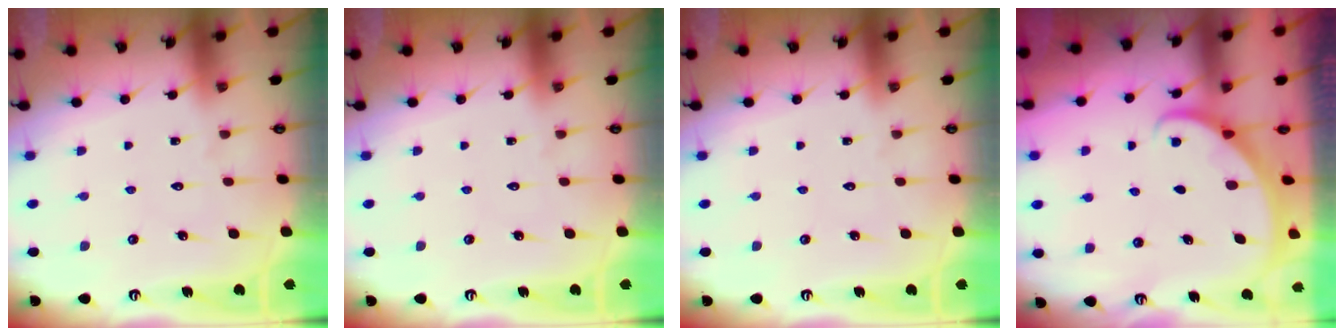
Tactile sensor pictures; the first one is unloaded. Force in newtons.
{"total": 0.0}
{"total": 0.0}
{"total": 1.9, "press": 1.9, "slide": 0.1}